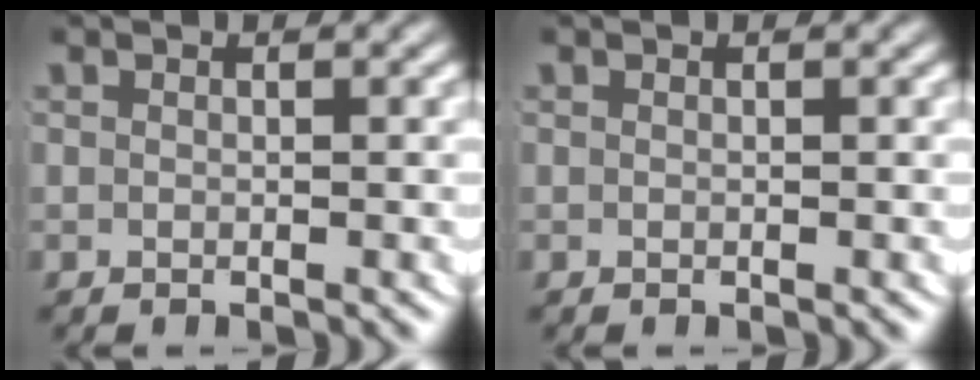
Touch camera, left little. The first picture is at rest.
{"total": 0.0}